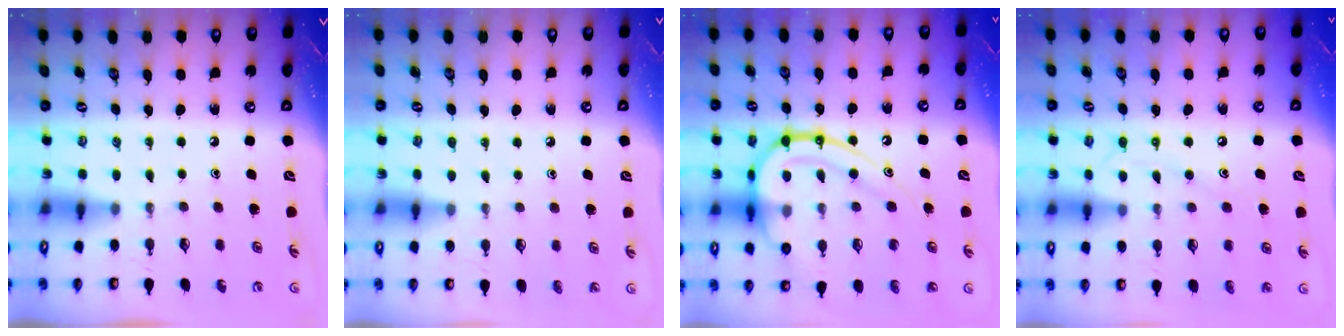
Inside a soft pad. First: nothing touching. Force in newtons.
{"total": 3.5, "press": 3.5, "slide": 0.4}
{"total": 21.2, "press": 21.2, "slide": 1.4}
{"total": 10.7, "press": 10.7, "slide": 1.0}